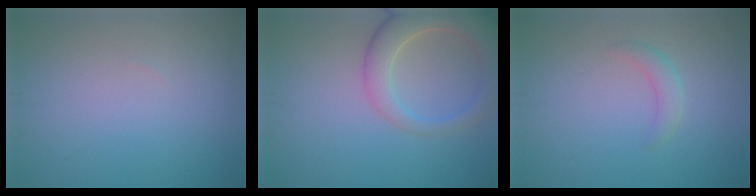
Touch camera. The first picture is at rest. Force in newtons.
{"total": 6.4, "press": 6.4, "slide": 0.7}
{"total": 1.6, "press": 1.6, "slide": 0.1}